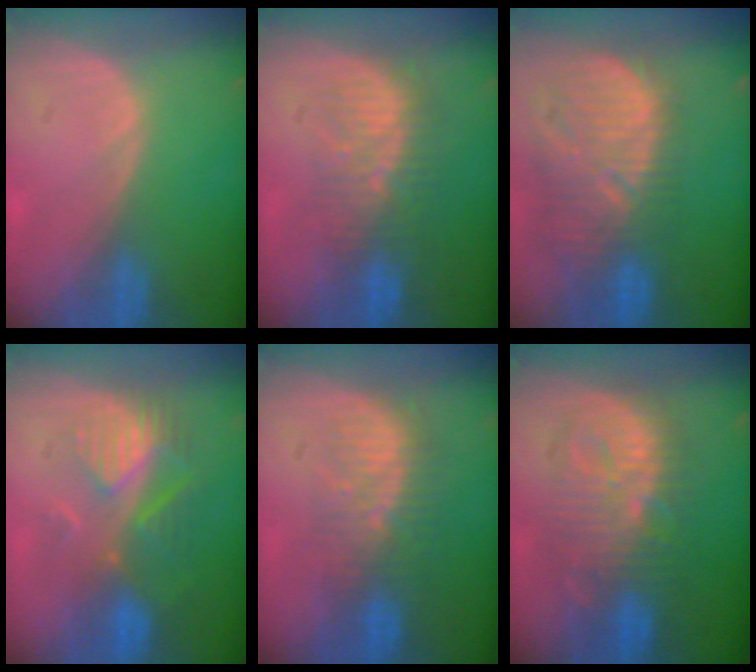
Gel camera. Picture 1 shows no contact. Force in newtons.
{"total": 8.3, "press": 7.8, "slide": 2.8}
{"total": 12.8, "press": 11.3, "slide": 6.0}
{"total": 8.8, "press": 8.0, "slide": 3.8}
{"total": 8.3, "press": 7.7, "slide": 3.1}
{"total": 10.3, "press": 10.3, "slide": 0.4}